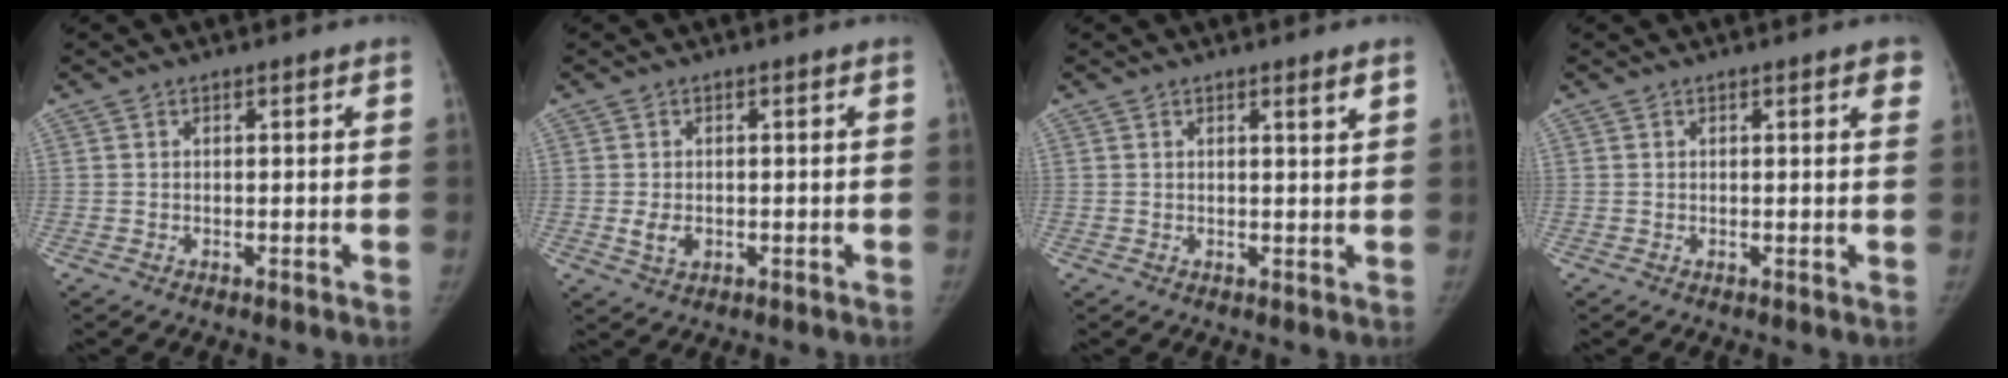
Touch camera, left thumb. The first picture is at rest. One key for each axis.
{"total": 2.8, "fx": -0.5, "fy": 2.0, "fz": 1.9, "tx": -0.029, "ty": -0.001, "tz": -0.005}
{"total": 1.6, "fx": 1.1, "fy": 0.0, "fz": 1.2, "tx": -0.017, "ty": -0.009, "tz": 0.016}
{"total": 2.1, "fx": 1.2, "fy": 0.5, "fz": 1.7, "tx": -0.012, "ty": -0.002, "tz": 0.009}